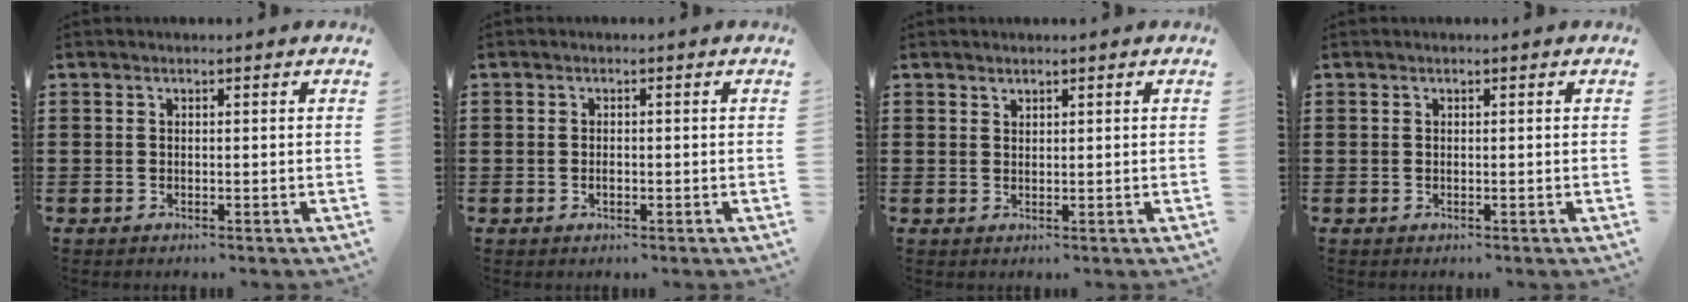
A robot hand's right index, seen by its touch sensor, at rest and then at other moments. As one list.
[{"total": 1.0, "force": [-0.3, 0.5, 0.7], "torque": [-0.015, 0.000, -0.006]}, {"total": 1.0, "force": [0.9, 0.3, -0.1], "torque": [-0.001, 0.001, 0.018]}, {"total": 0.0}]